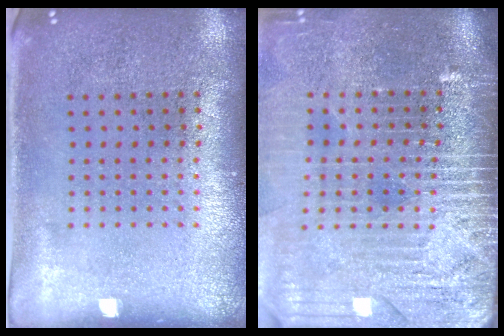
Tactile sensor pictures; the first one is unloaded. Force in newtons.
{"total": 4.5, "press": 3.9, "slide": 2.3}